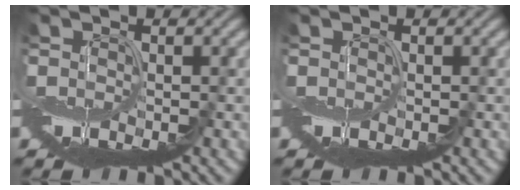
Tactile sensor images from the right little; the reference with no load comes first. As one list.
[{"total": 0.0}]